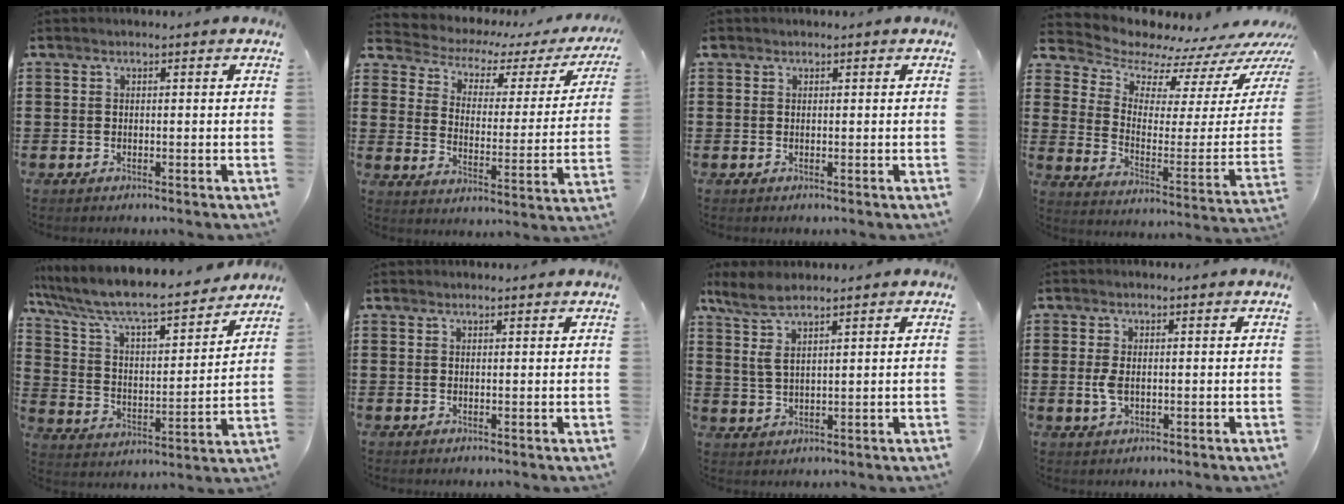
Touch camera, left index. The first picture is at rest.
{"total": 3.0, "force": [2.1, 1.6, 1.4], "torque": [-0.047, -0.018, 0.024]}
{"total": 0.5, "force": [0.3, 0.4, 0.1], "torque": [-0.004, 0.003, 0.005]}
{"total": 6.8, "force": [6.5, 2.1, 0.5], "torque": [-0.040, -0.077, 0.109]}
{"total": 7.8, "force": [6.9, 1.1, 3.6], "torque": [-0.102, -0.052, 0.111]}
{"total": 0.8, "force": [0.8, 0.0, 0.1], "torque": [-0.004, -0.001, 0.016]}
{"total": 5.3, "force": [3.4, 1.4, 3.8], "torque": [-0.091, -0.002, 0.060]}
{"total": 2.8, "force": [0.0, 1.4, 2.5], "torque": [-0.064, -0.003, -0.004]}